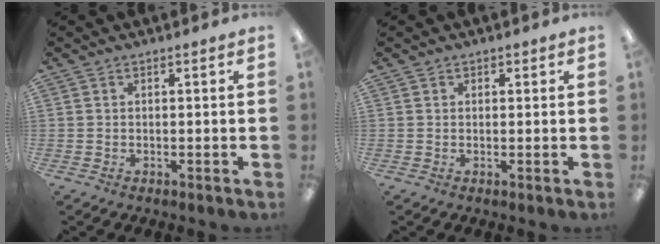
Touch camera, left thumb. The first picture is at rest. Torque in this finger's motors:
{"motor_torque": [-0.16, -0.56, -0.07, -0.02, -0.05]}